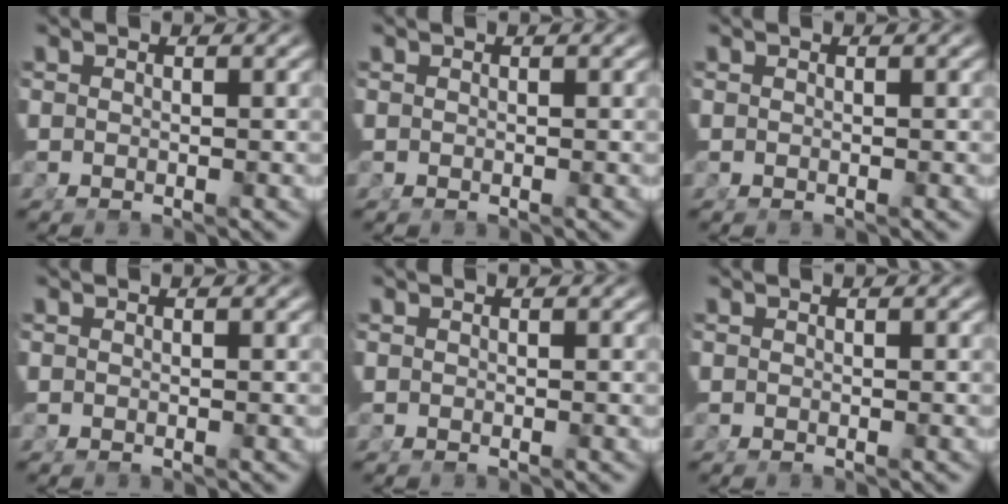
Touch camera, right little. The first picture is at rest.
{"total": 0.0}
{"total": 0.0}
{"total": 0.0}
{"total": 0.0}
{"total": 0.0}